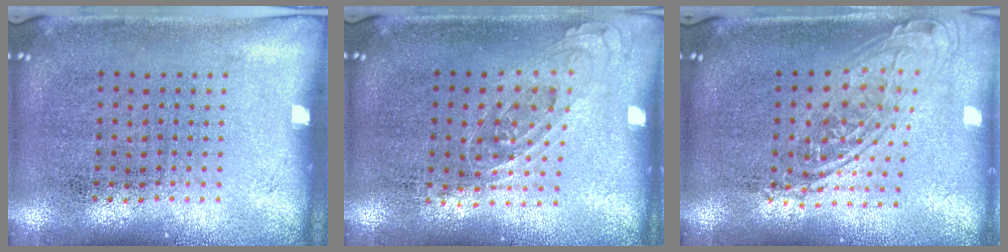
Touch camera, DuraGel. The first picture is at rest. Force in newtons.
{"total": 0.7, "press": 0.6, "slide": 0.3}
{"total": 1.9, "press": 1.4, "slide": 1.2}